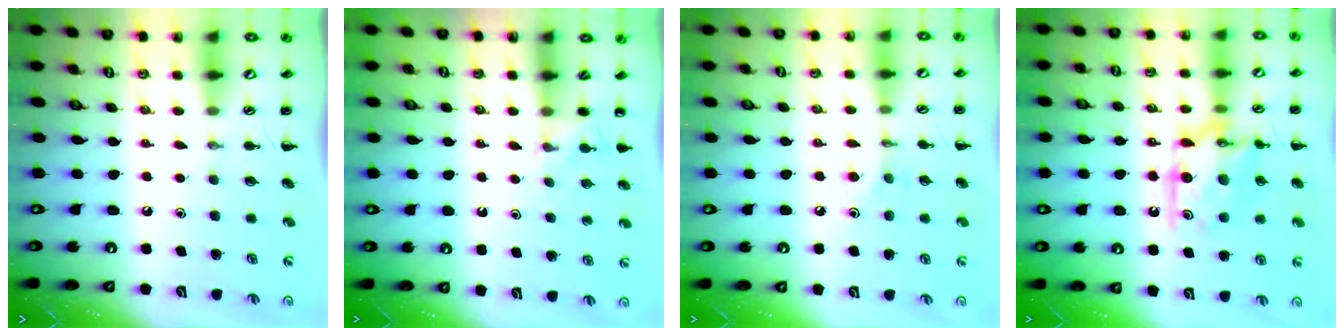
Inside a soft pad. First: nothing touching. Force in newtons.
{"total": 4.0, "press": 3.7, "slide": 1.3}
{"total": 5.1, "press": 4.8, "slide": 1.6}
{"total": 13.1, "press": 13.1, "slide": 0.6}